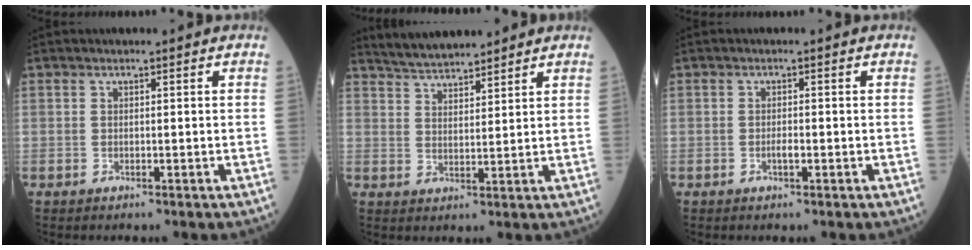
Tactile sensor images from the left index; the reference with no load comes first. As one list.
[{"total": 7.1, "force": [6.6, 1.1, 2.2], "torque": [-0.047, 0.019, 0.122]}, {"total": 1.1, "force": [-0.5, 0.2, 0.9], "torque": [-0.019, -0.003, -0.010]}]